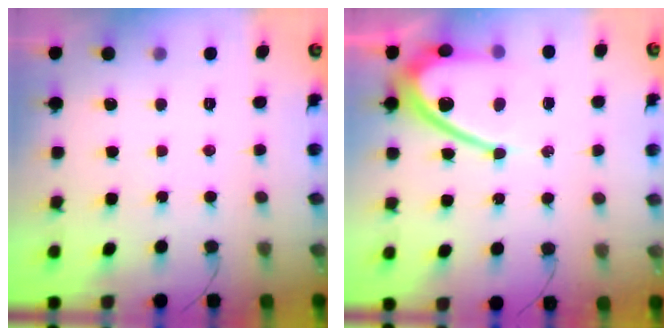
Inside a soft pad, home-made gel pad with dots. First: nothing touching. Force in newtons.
{"total": 12.5, "press": 12.4, "slide": 1.1}